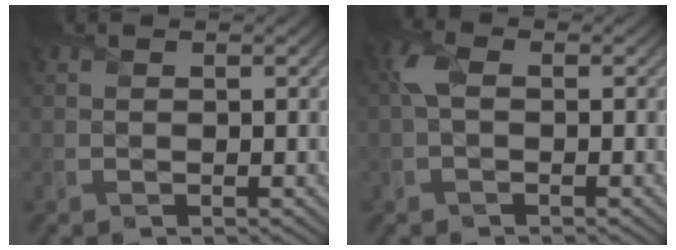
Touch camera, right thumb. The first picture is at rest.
{"total": 2.5, "force": [0.2, 1.3, 2.1], "torque": [-0.053, 0.008, -0.006]}